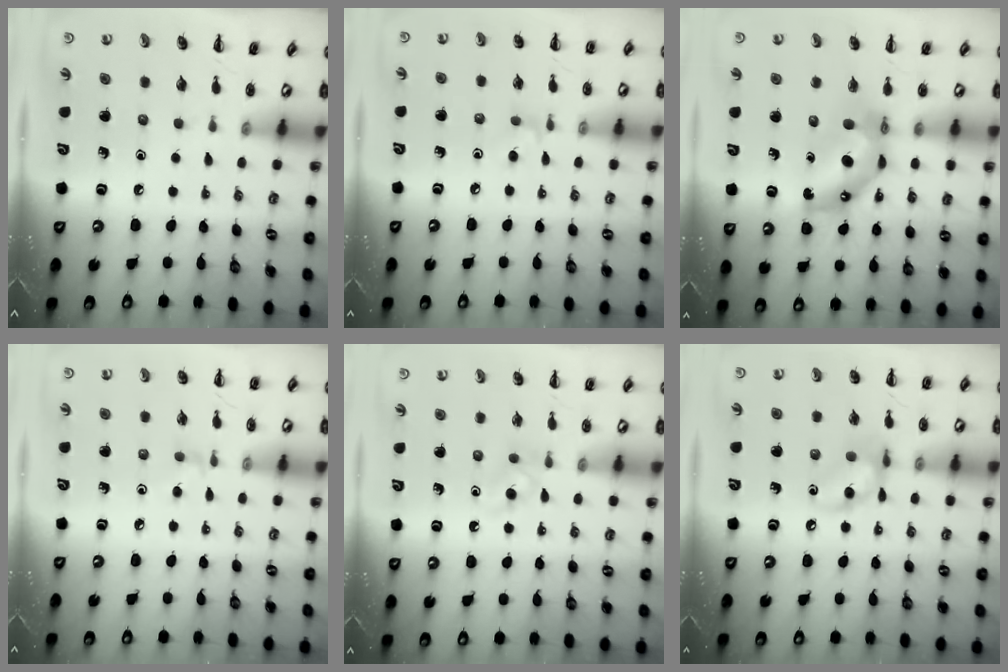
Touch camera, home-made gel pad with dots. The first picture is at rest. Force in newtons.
{"total": 4.0, "press": 3.7, "slide": 1.6}
{"total": 7.7, "press": 7.4, "slide": 2.2}
{"total": 2.6, "press": 2.5, "slide": 0.9}
{"total": 4.9, "press": 4.7, "slide": 1.6}
{"total": 9.3, "press": 9.3, "slide": 1.2}